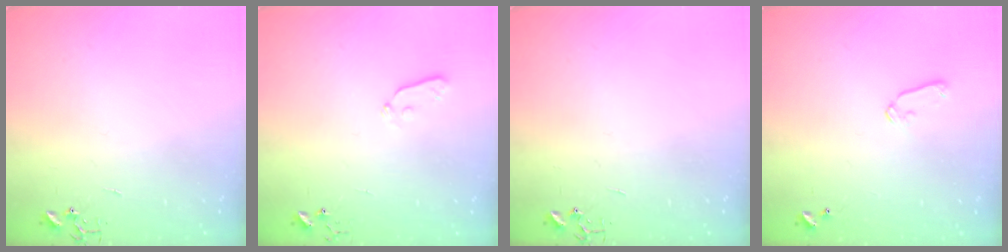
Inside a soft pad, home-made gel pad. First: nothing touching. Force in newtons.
{"total": 3.9, "press": 3.8, "slide": 0.8}
{"total": 0.0}
{"total": 6.8, "press": 6.7, "slide": 1.0}